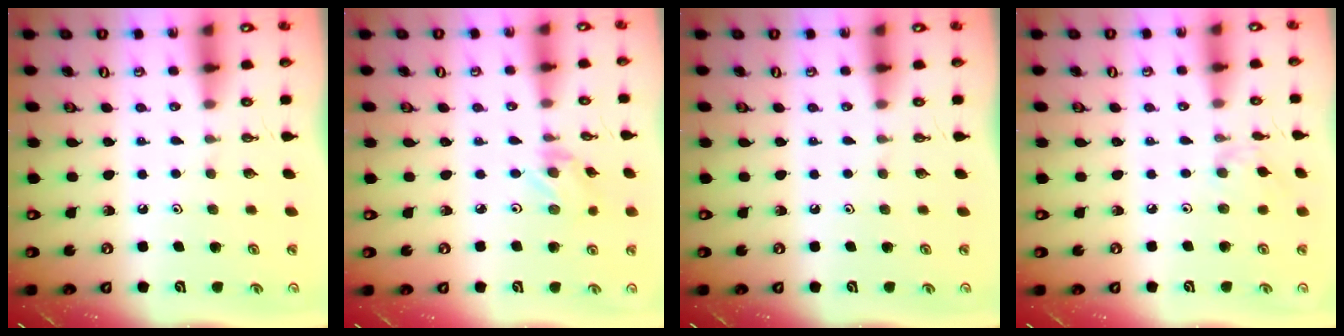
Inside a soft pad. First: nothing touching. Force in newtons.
{"total": 1.6, "press": 1.5, "slide": 0.3}
{"total": 0.0}
{"total": 1.7, "press": 1.7, "slide": 0.4}